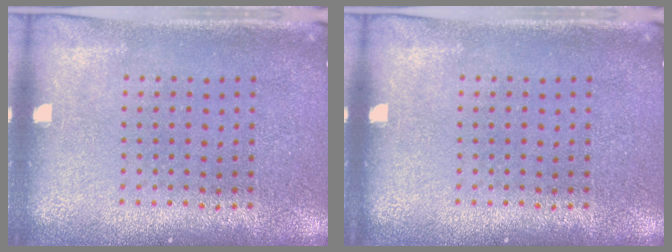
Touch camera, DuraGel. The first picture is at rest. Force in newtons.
{"total": 0.0}